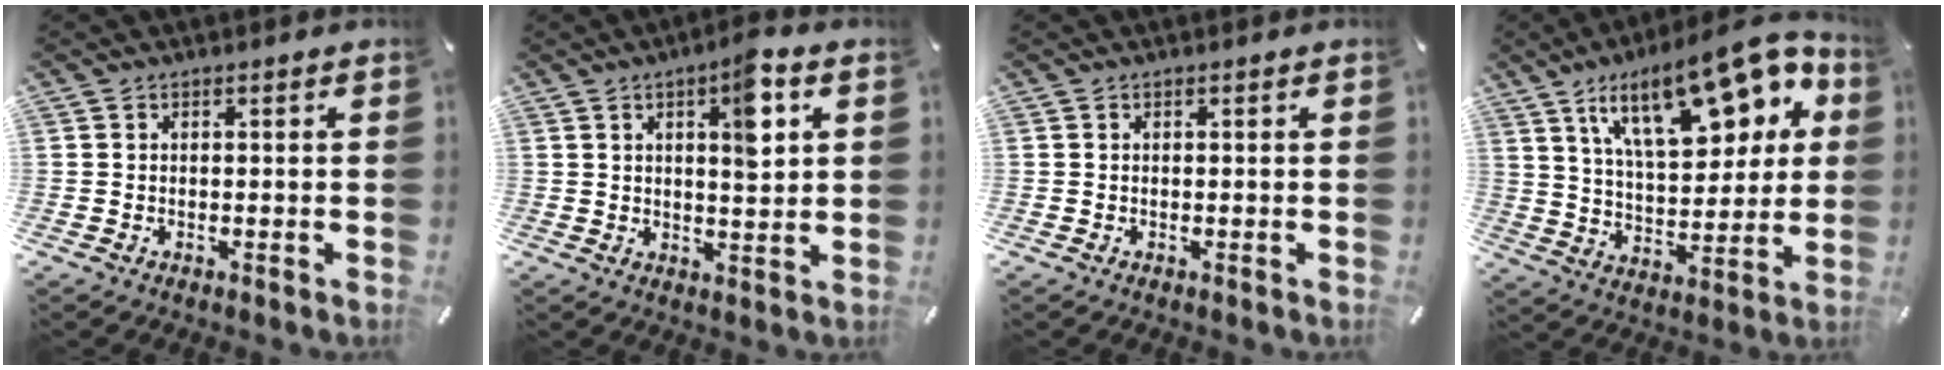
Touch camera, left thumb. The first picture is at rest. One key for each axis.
{"total": 8.5, "fx": 3.5, "fy": 2.5, "fz": 7.4, "tx": -0.099, "ty": -0.018, "tz": 0.049}
{"total": 0.0}
{"total": 22.8, "fx": 12.9, "fy": 9.8, "fz": 16.1, "tx": -0.260, "ty": -0.058, "tz": 0.215}